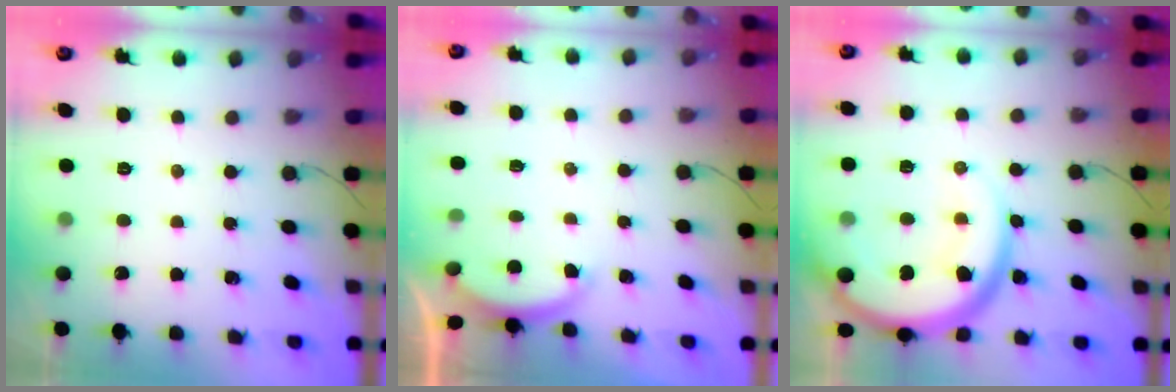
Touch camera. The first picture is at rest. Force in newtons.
{"total": 1.9, "press": 1.8, "slide": 0.5}
{"total": 15.3, "press": 15.2, "slide": 1.3}